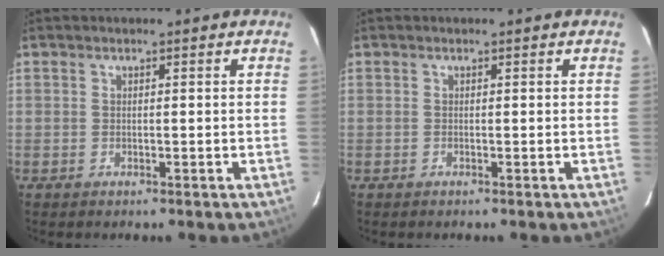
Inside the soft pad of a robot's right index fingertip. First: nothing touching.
{"total": 0.0}